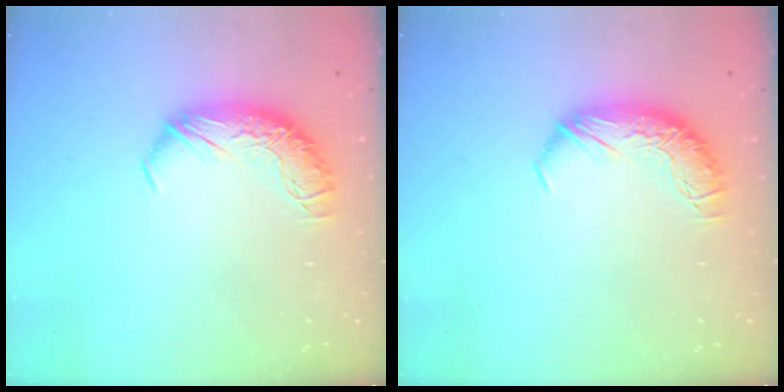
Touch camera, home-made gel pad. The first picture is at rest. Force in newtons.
{"total": 0.0}